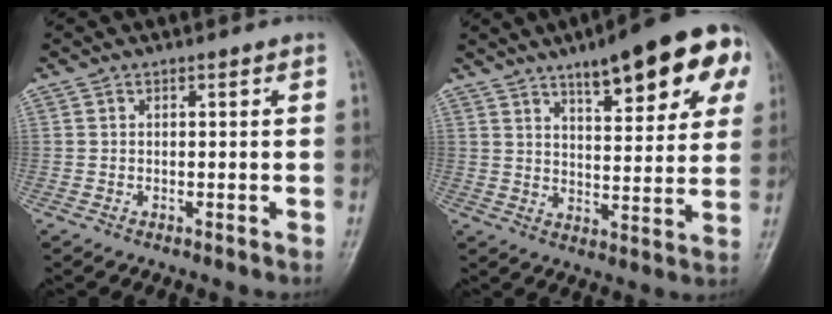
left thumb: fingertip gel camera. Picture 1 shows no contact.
{"total": 18.4, "force": [9.7, 5.8, 14.5], "torque": [-0.160, -0.021, 0.129]}